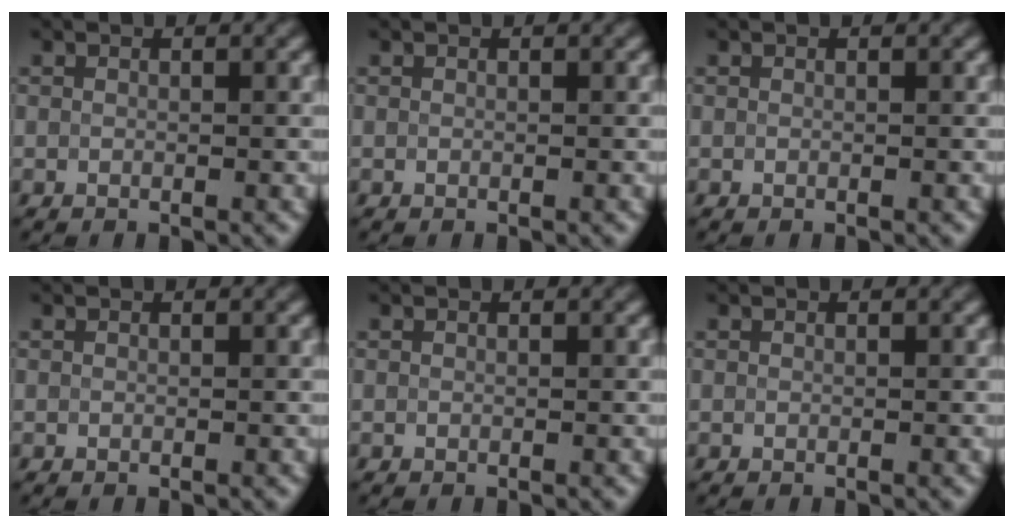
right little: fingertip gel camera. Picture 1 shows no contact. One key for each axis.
{"total": 0.0}
{"total": 0.0}
{"total": 0.0}
{"total": 0.0}
{"total": 0.0}